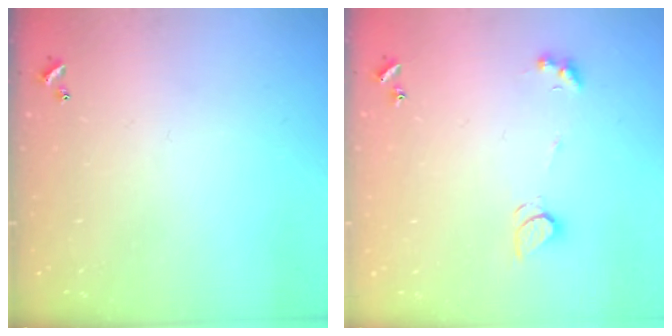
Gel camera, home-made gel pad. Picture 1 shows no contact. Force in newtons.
{"total": 2.3, "press": 2.3, "slide": 0.4}